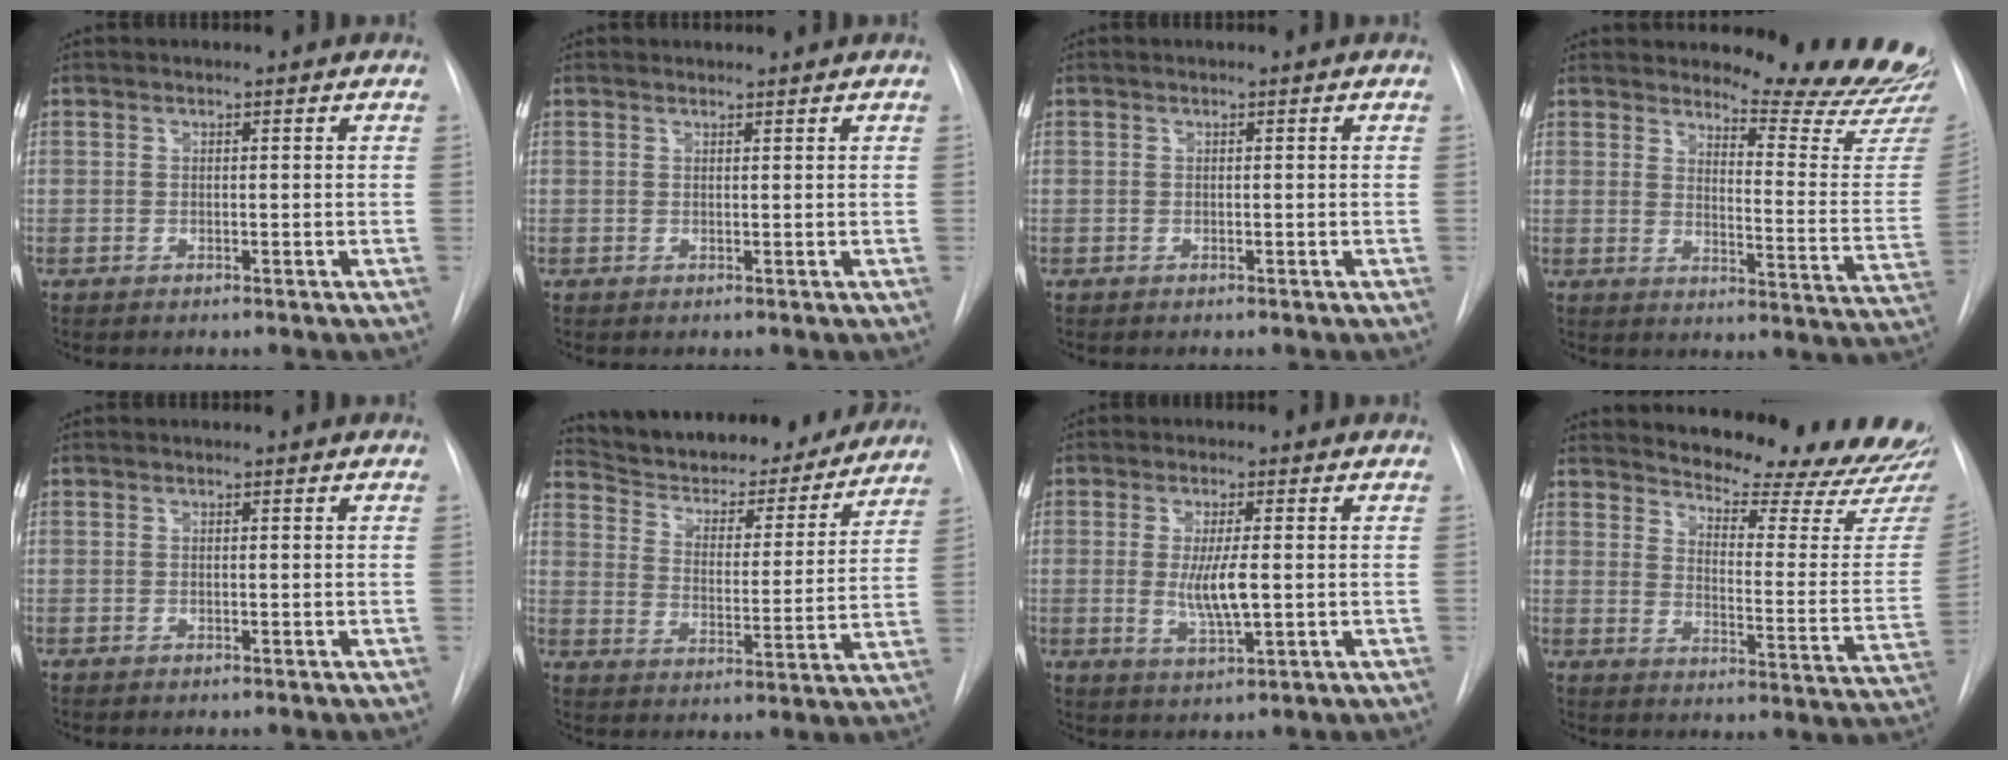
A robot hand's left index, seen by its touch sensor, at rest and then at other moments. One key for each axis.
{"total": 1.1, "fx": 1.1, "fy": 0.1, "fz": -0.1, "tx": -0.006, "ty": 0.005, "tz": 0.016}
{"total": 0.0}
{"total": 15.5, "fx": 15.1, "fy": -0.1, "fz": 3.8, "tx": -0.043, "ty": -0.132, "tz": 0.171}
{"total": 0.0}
{"total": 23.4, "fx": 21.4, "fy": 6.0, "fz": 7.4, "tx": -0.111, "ty": -0.018, "tz": 0.291}
{"total": 5.7, "fx": -0.2, "fy": 1.0, "fz": 5.6, "tx": -0.110, "ty": -0.015, "tz": -0.003}
{"total": 21.0, "fx": 20.0, "fy": 1.8, "fz": 6.1, "tx": -0.075, "ty": -0.119, "tz": 0.237}